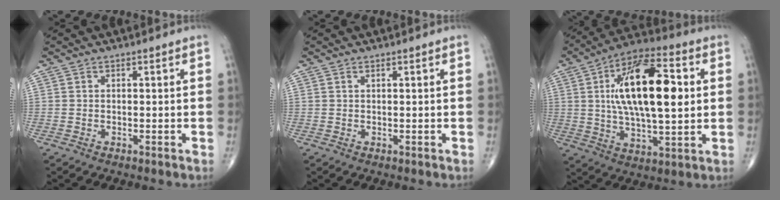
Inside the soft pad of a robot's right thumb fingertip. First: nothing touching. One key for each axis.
{"total": 0.0}
{"total": 21.3, "fx": 3.7, "fy": 9.0, "fz": 19.0, "tx": -0.309, "ty": 0.008, "tz": 0.056}